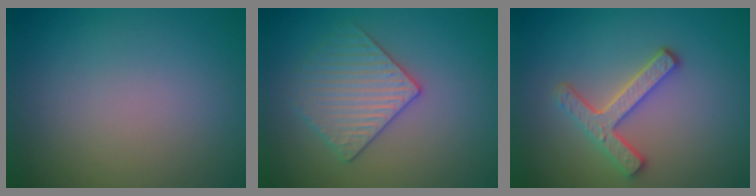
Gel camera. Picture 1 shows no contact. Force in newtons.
{"total": 3.3, "press": 3.3, "slide": 0.2}
{"total": 3.7, "press": 3.1, "slide": 2.0}